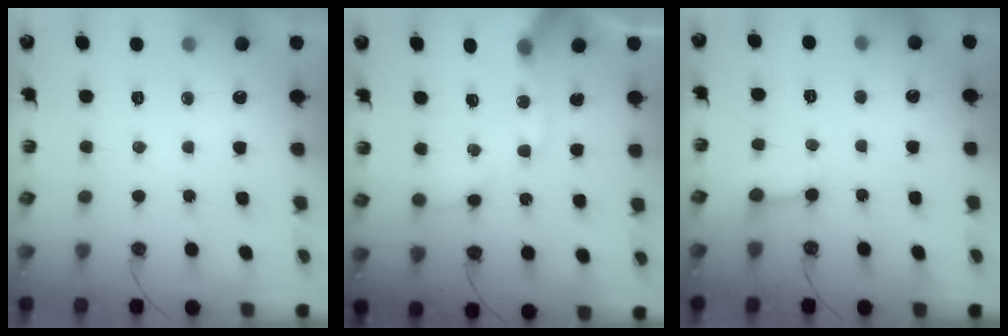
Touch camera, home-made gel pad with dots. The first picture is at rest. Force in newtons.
{"total": 12.3, "press": 12.2, "slide": 2.0}
{"total": 3.3, "press": 3.3, "slide": 0.4}